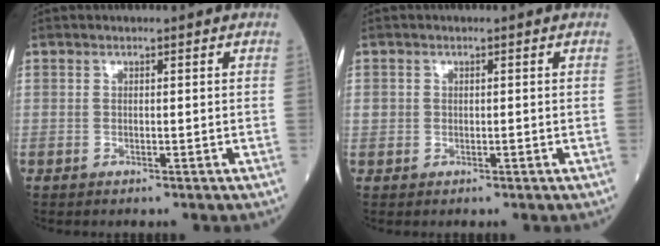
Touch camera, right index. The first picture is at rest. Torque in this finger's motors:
{"motor_torque": [0.02, 0.08, 0.00, 0.02]}